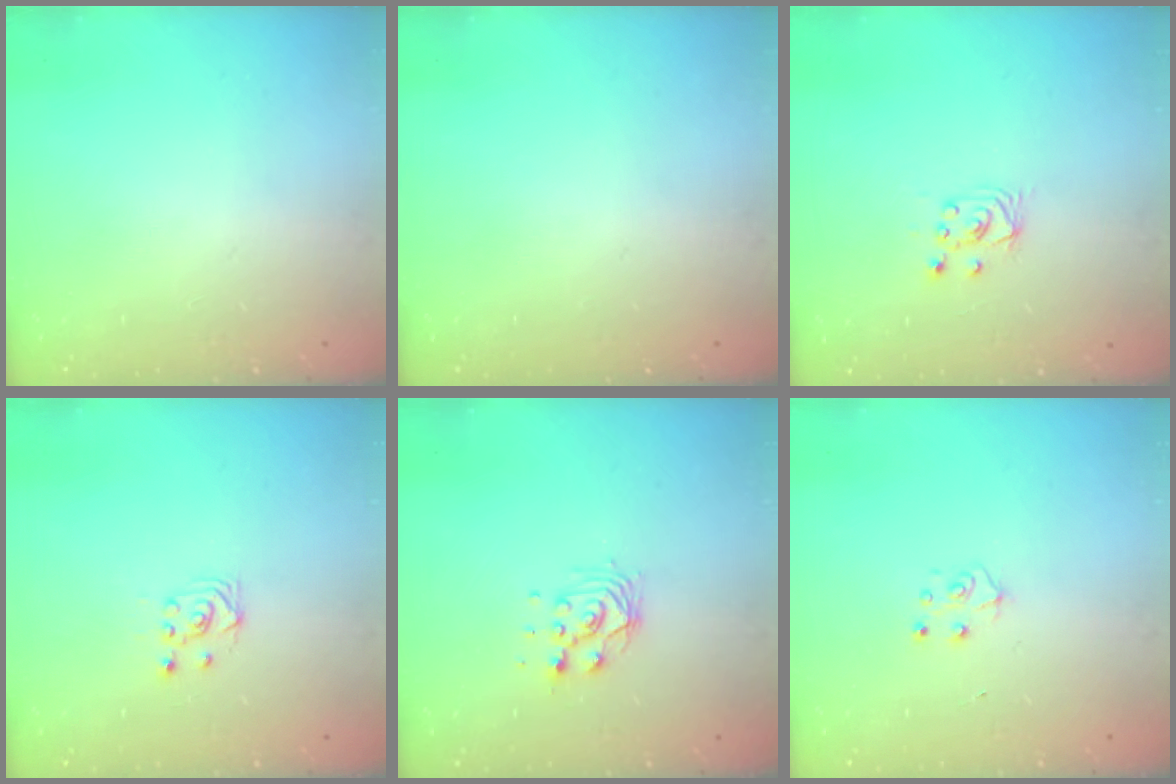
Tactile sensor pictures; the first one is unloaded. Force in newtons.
{"total": 0.0}
{"total": 4.0, "press": 4.0, "slide": 0.4}
{"total": 2.7, "press": 2.4, "slide": 1.3}
{"total": 7.4, "press": 7.4, "slide": 0.8}
{"total": 5.7, "press": 5.7, "slide": 0.5}